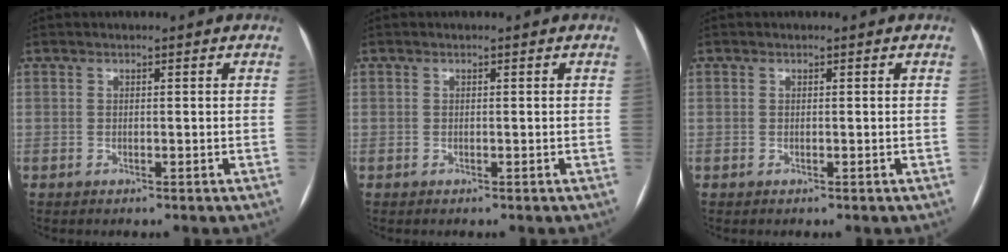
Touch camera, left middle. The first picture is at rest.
{"total": 0.0}
{"total": 0.0}